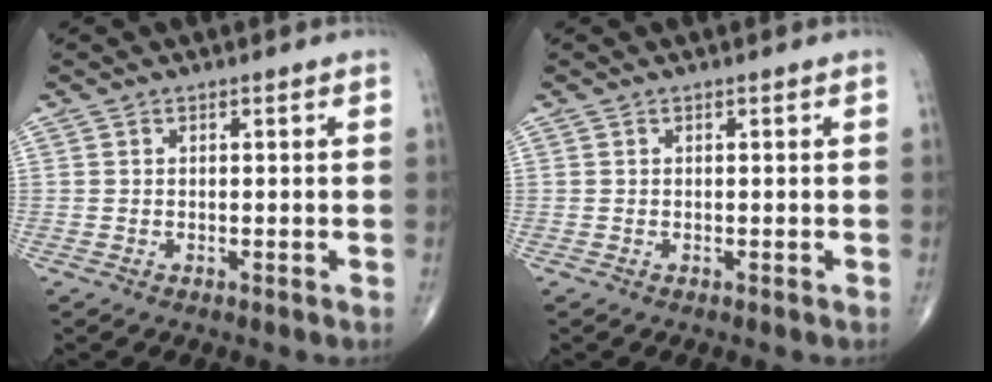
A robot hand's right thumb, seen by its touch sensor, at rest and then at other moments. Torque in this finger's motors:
{"motor_torque": [0.00, 0.00, 0.00, 0.00, 0.00]}